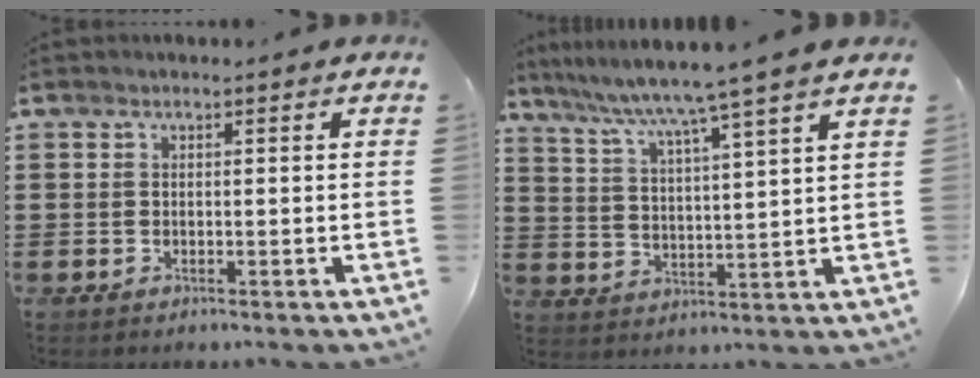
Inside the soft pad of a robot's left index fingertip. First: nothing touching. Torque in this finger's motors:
{"motor_torque": [1.22, -0.92, 0.40, 0.21]}